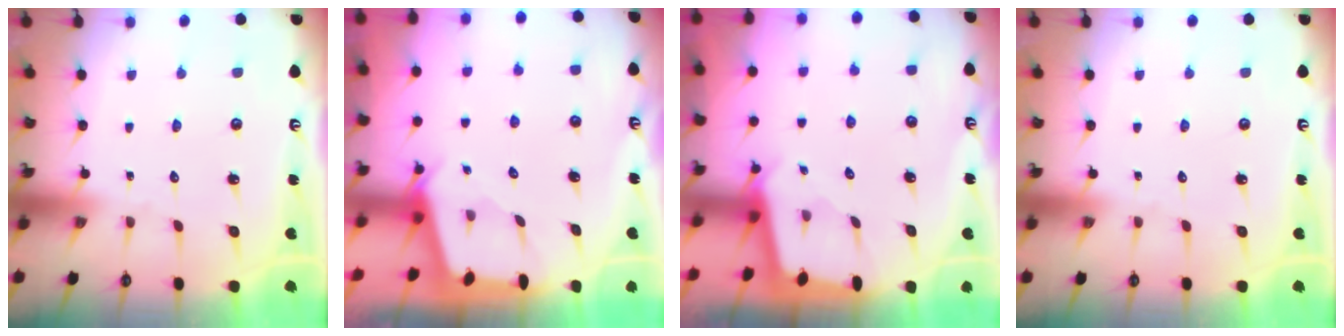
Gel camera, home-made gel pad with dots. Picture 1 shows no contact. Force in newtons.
{"total": 2.5, "press": 2.5, "slide": 0.2}
{"total": 1.8, "press": 1.8, "slide": 0.2}
{"total": 0.0}